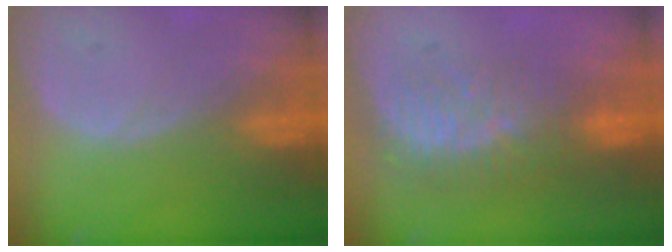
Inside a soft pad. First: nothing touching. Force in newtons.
{"total": 8.5, "press": 7.4, "slide": 4.1}